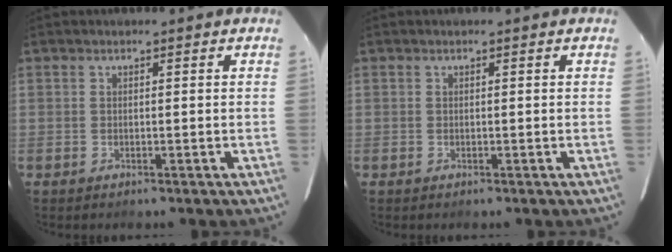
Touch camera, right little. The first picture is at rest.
{"total": 0.0}